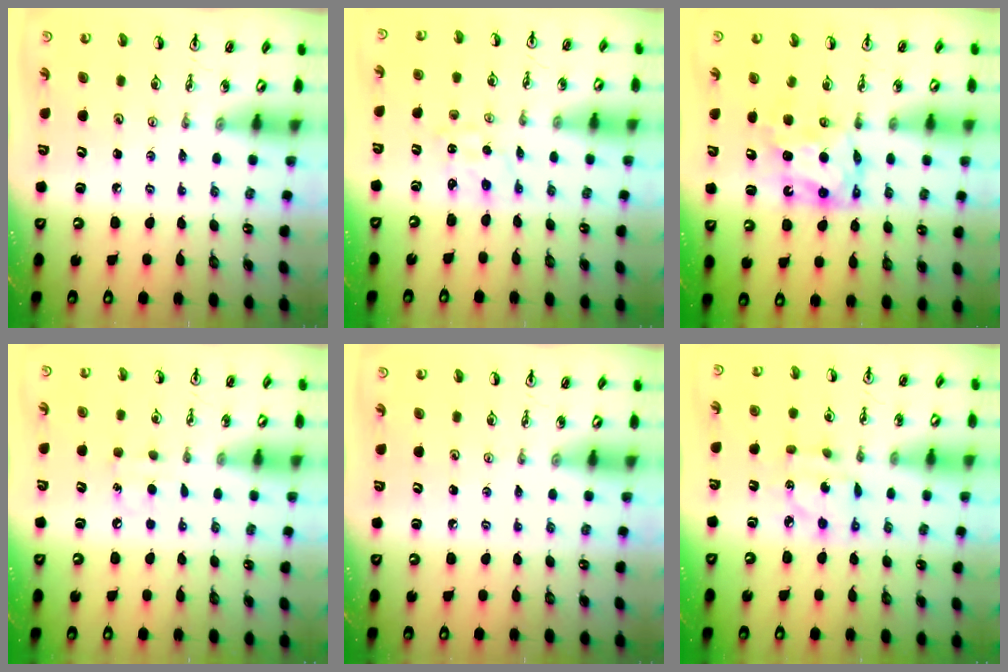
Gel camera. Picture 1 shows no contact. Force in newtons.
{"total": 0.0}
{"total": 6.6, "press": 6.6, "slide": 0.4}
{"total": 7.5, "press": 7.4, "slide": 0.7}
{"total": 0.0}
{"total": 6.8, "press": 6.8, "slide": 0.2}